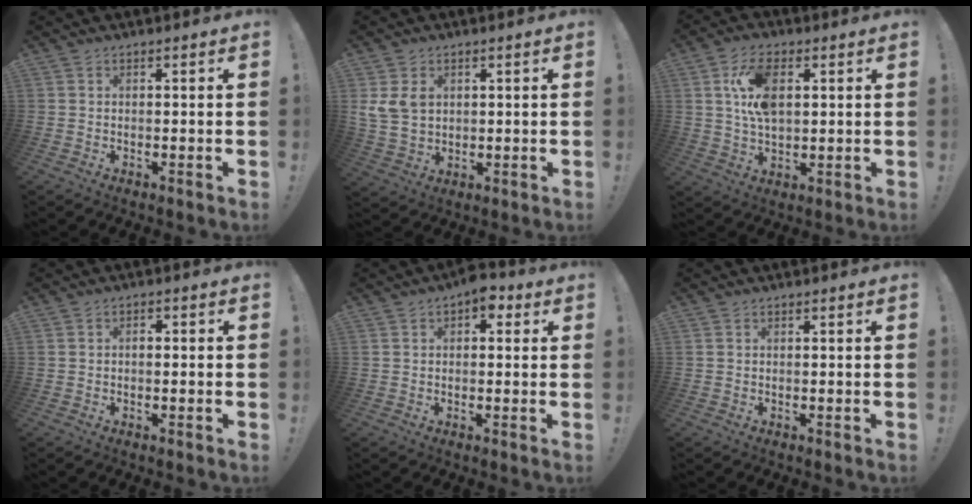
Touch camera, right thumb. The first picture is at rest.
{"total": 7.0, "force": [2.7, 5.3, 3.8], "torque": [-0.083, -0.005, 0.053]}
{"total": 11.4, "force": [3.0, 6.3, 8.9], "torque": [-0.170, 0.002, 0.051]}
{"total": 1.3, "force": [-0.6, 0.5, 1.1], "torque": [-0.019, 0.005, -0.011]}
{"total": 4.2, "force": [1.4, 2.8, 2.8], "torque": [-0.031, 0.001, 0.022]}
{"total": 0.0}